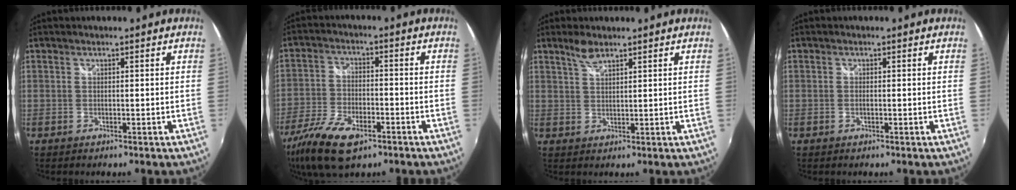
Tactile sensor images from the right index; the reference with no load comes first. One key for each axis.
{"total": 14.0, "fx": -8.7, "fy": 6.2, "fz": 9.1, "tx": -0.212, "ty": -0.032, "tz": -0.167}
{"total": 3.1, "fx": 2.4, "fy": 0.8, "fz": 1.8, "tx": -0.035, "ty": 0.004, "tz": 0.046}
{"total": 0.6, "fx": -0.2, "fy": 0.2, "fz": 0.5, "tx": -0.012, "ty": -0.001, "tz": -0.005}